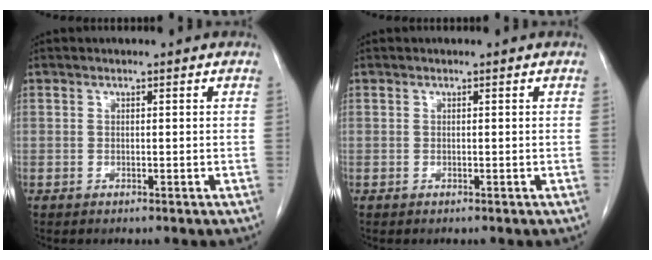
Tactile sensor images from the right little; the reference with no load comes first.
{"total": 0.0}